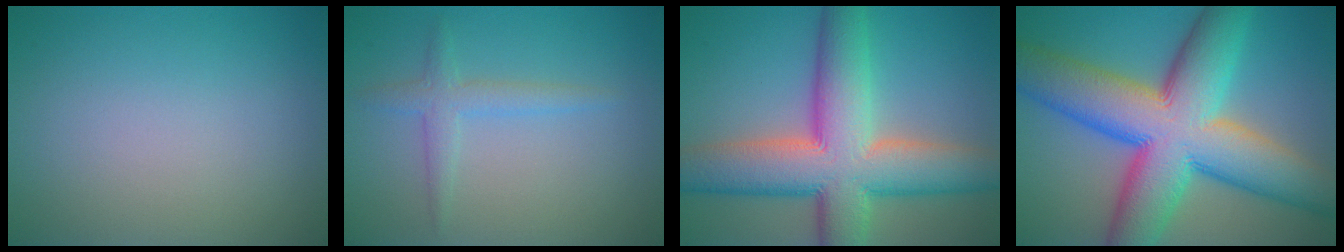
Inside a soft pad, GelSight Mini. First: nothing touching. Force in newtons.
{"total": 2.1, "press": 2.1, "slide": 0.1}
{"total": 12.1, "press": 12.0, "slide": 0.8}
{"total": 15.3, "press": 15.3, "slide": 0.4}